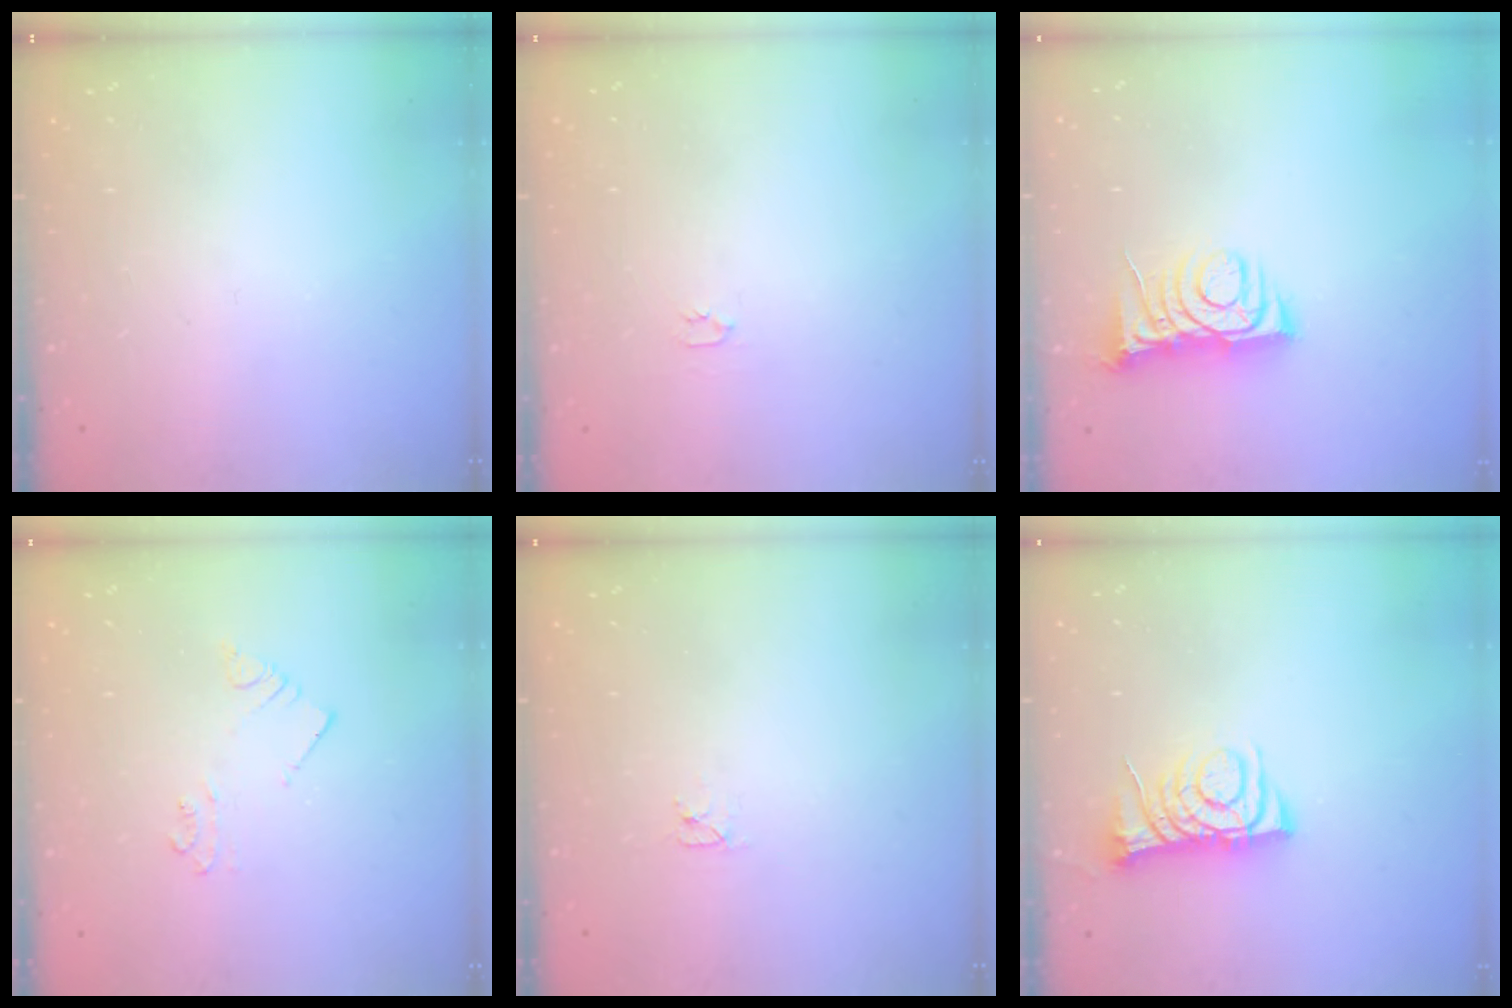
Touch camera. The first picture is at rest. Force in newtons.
{"total": 2.0, "press": 2.0, "slide": 0.3}
{"total": 7.1, "press": 7.0, "slide": 1.0}
{"total": 2.5, "press": 2.5, "slide": 0.2}
{"total": 2.6, "press": 2.6, "slide": 0.3}
{"total": 8.0, "press": 7.9, "slide": 1.1}